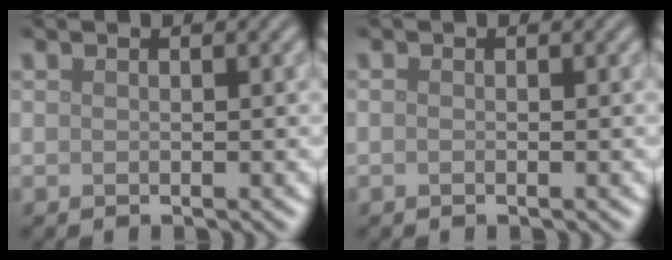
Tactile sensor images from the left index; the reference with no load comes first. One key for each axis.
{"total": 0.0}